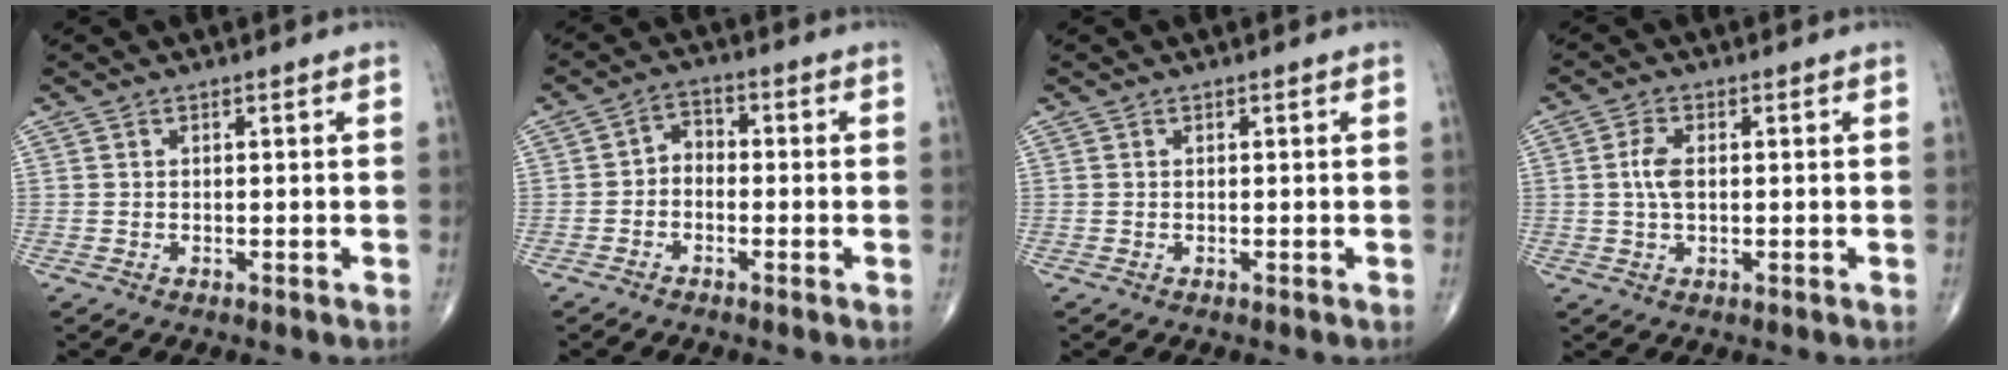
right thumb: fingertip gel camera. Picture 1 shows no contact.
{"total": 3.5, "force": [-1.0, 2.6, 2.0], "torque": [-0.016, 0.023, -0.033]}
{"total": 0.0}
{"total": 4.0, "force": [0.3, 2.1, 3.4], "torque": [-0.074, 0.002, 0.004]}